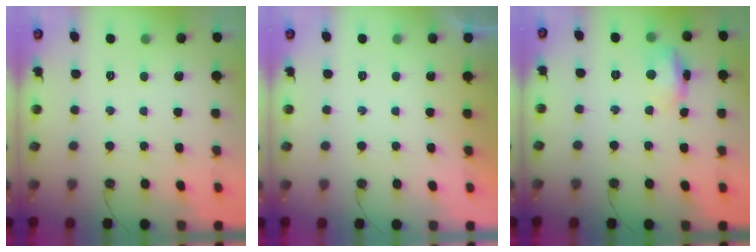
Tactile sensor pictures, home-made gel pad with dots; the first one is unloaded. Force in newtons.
{"total": 0.0}
{"total": 10.9, "press": 10.9, "slide": 0.9}